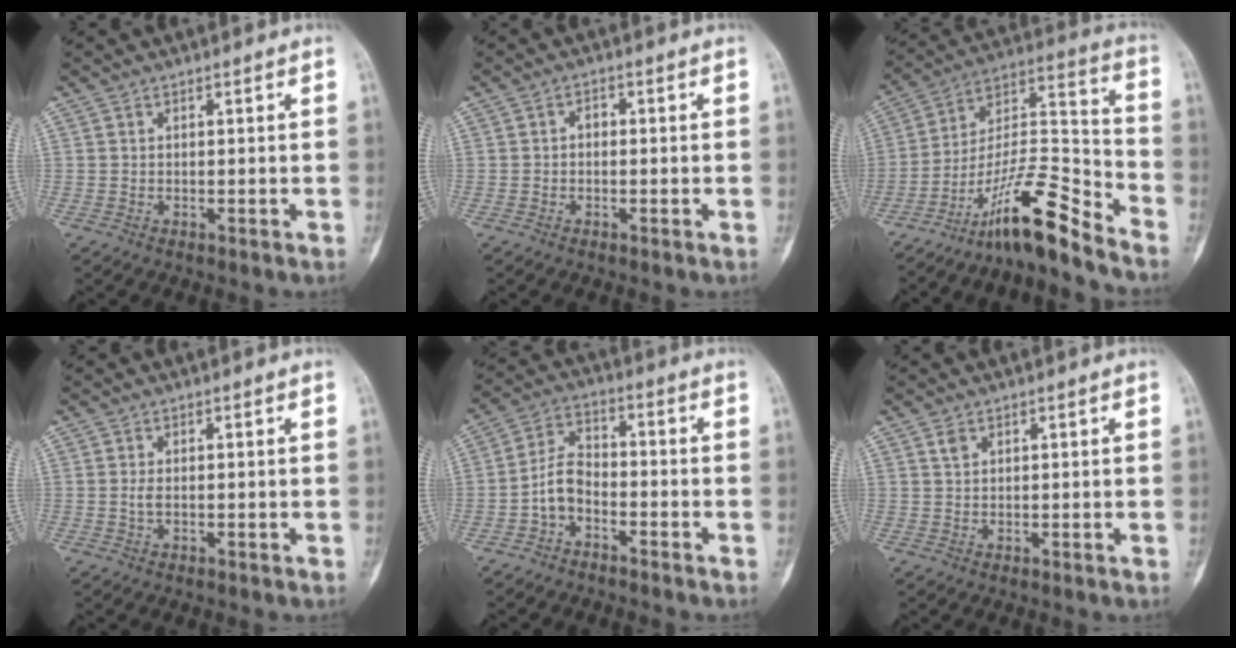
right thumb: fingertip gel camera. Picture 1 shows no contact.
{"total": 1.6, "force": [-0.2, 1.1, 1.0], "torque": [-0.008, 0.008, -0.008]}
{"total": 15.8, "force": [-12.2, 2.3, 9.7], "torque": [-0.175, 0.112, -0.216]}
{"total": 2.5, "force": [-0.2, 1.1, 2.2], "torque": [-0.057, -0.001, -0.006]}
{"total": 6.1, "force": [-3.0, 3.7, 3.8], "torque": [-0.070, 0.036, -0.068]}
{"total": 1.4, "force": [0.8, 0.8, 0.7], "torque": [-0.008, 0.000, 0.017]}